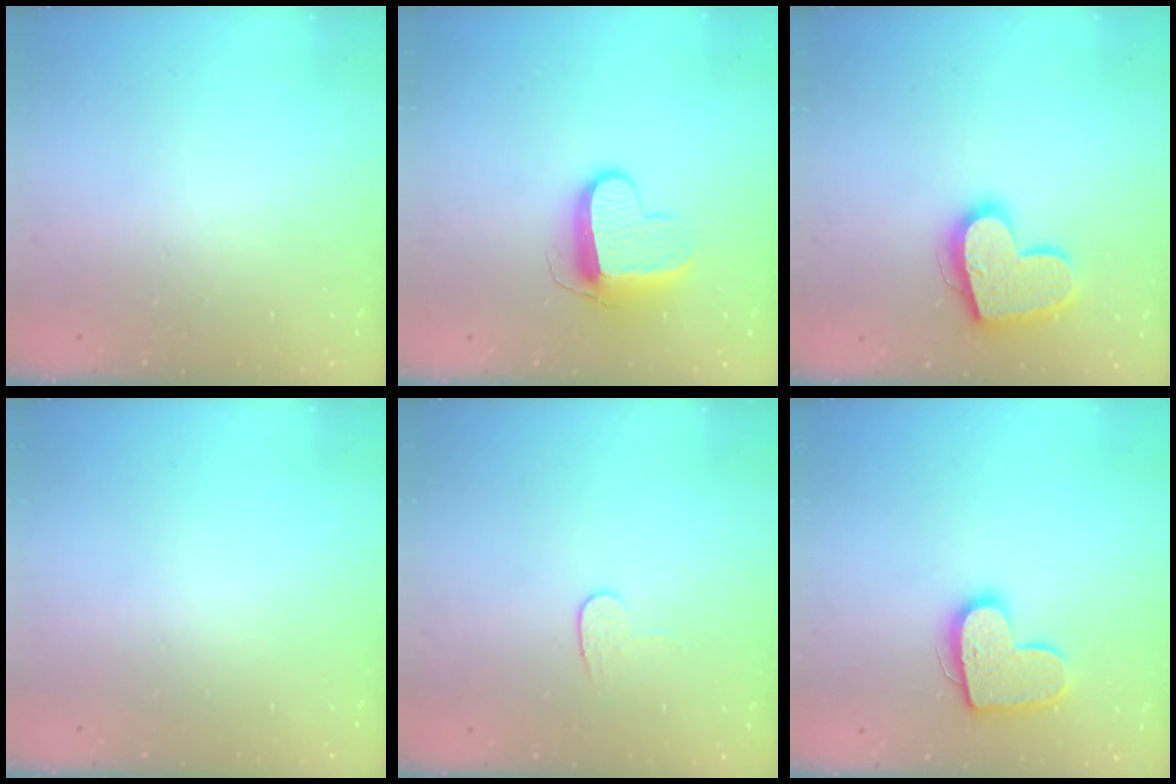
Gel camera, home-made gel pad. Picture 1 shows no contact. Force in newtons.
{"total": 10.9, "press": 10.8, "slide": 0.6}
{"total": 17.9, "press": 17.9, "slide": 1.3}
{"total": 0.0}
{"total": 5.8, "press": 5.8, "slide": 0.3}
{"total": 14.5, "press": 14.5, "slide": 0.9}